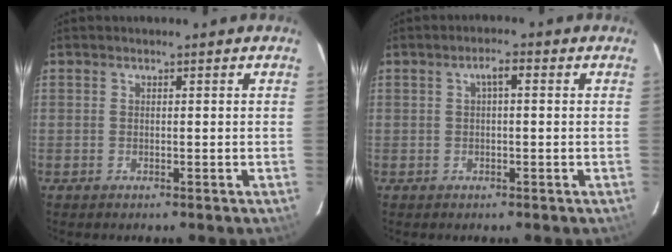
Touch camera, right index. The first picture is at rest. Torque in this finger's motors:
{"motor_torque": [0.24, -0.11, 0.22, 0.05]}